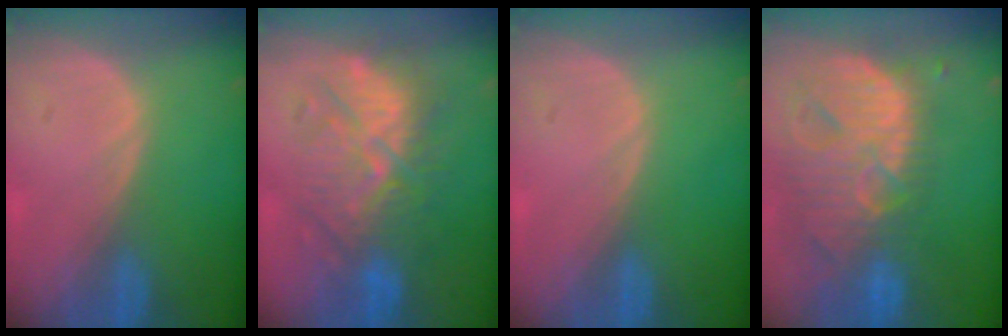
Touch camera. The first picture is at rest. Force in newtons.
{"total": 10.1, "press": 10.0, "slide": 0.4}
{"total": 0.0}
{"total": 13.8, "press": 11.6, "slide": 7.4}